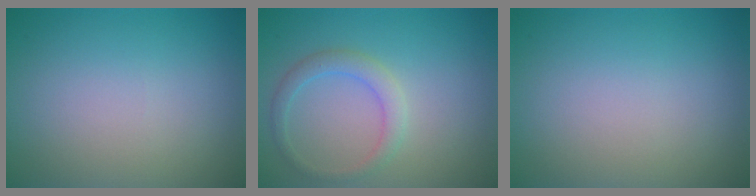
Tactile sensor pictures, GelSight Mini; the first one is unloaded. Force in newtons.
{"total": 2.2, "press": 2.2, "slide": 0.2}
{"total": 0.0}